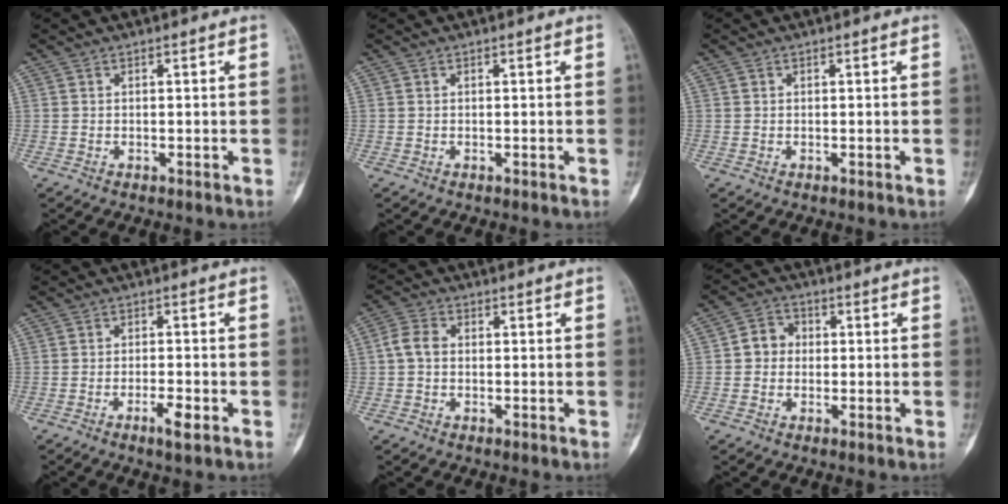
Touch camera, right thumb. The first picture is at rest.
{"total": 0.0}
{"total": 0.0}
{"total": 3.3, "force": [-1.6, 0.6, 2.8], "torque": [-0.051, 0.005, -0.030]}
{"total": 3.9, "force": [0.0, 2.9, 2.6], "torque": [-0.051, 0.012, -0.007]}
{"total": 4.7, "force": [0.0, 4.2, 2.1], "torque": [-0.013, 0.014, -0.010]}